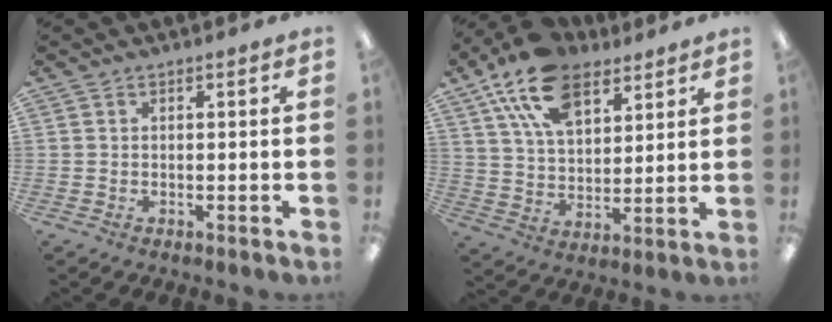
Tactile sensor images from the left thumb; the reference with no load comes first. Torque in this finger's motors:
{"motor_torque": [0.29, 0.43, 1.58, -1.19, 0.40]}